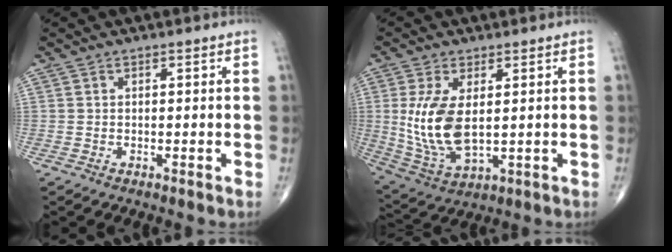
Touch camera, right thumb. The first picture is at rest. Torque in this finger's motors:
{"motor_torque": [-0.21, 0.66, 1.45, 0.27, 0.51]}